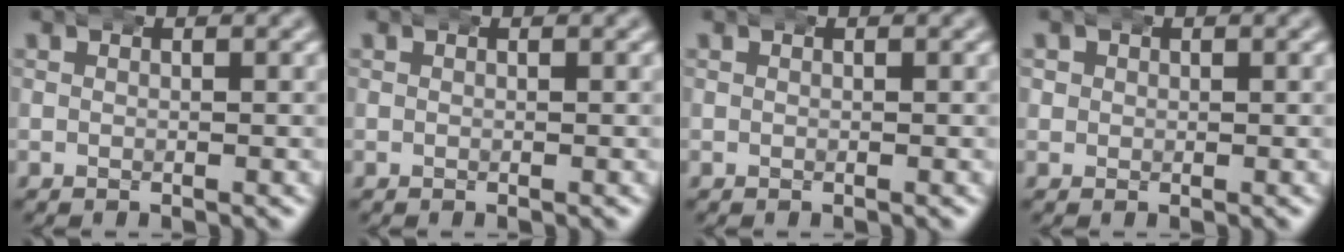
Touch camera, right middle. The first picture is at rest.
{"total": 0.0}
{"total": 0.0}
{"total": 1.5, "force": [0.2, 1.5, 0.5], "torque": [-0.013, -0.003, 0.005]}